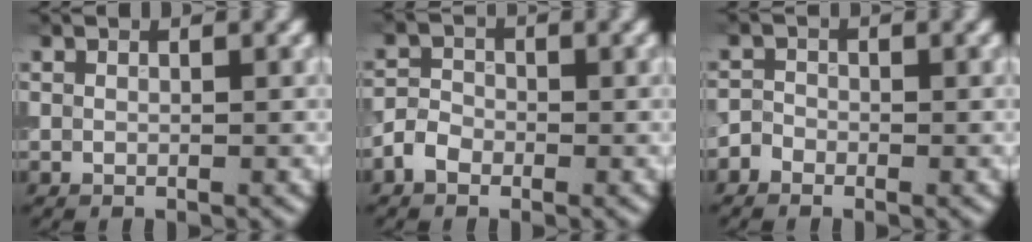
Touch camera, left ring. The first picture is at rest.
{"total": 2.2, "force": [-1.2, 1.5, 1.0], "torque": [-0.016, 0.006, -0.030]}
{"total": 1.2, "force": [-0.8, 0.8, 0.2], "torque": [0.002, 0.002, -0.021]}